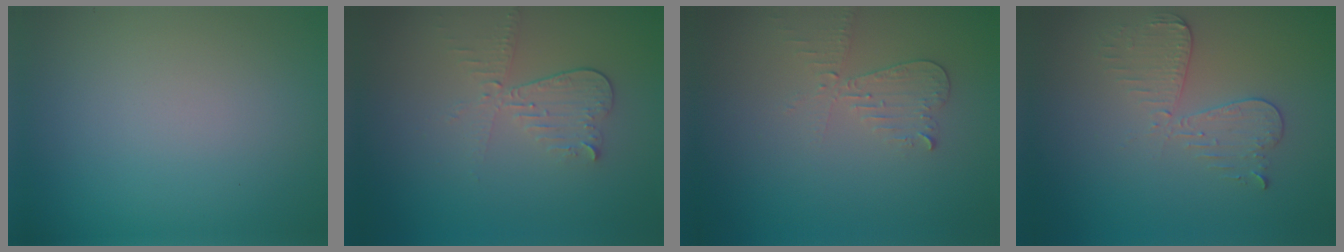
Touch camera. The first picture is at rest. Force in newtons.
{"total": 3.0, "press": 2.6, "slide": 1.5}
{"total": 2.2, "press": 2.2, "slide": 0.1}
{"total": 3.0, "press": 2.7, "slide": 1.2}